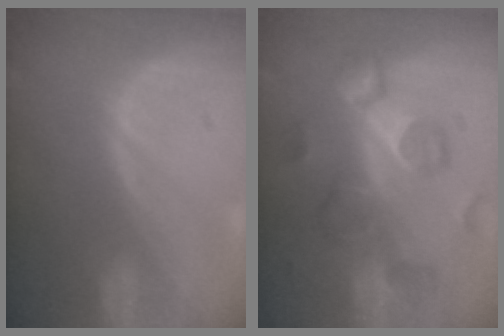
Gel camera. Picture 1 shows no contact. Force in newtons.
{"total": 10.2, "press": 9.1, "slide": 4.6}